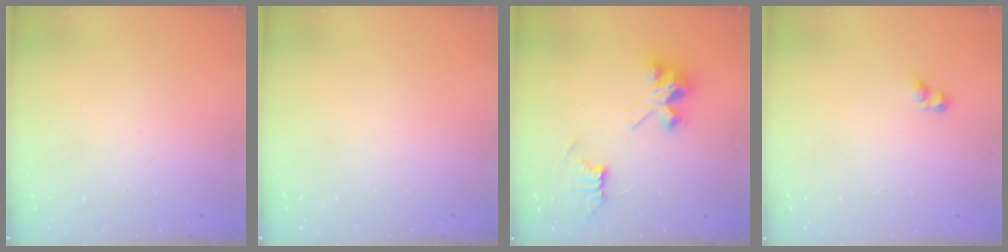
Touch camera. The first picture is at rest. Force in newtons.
{"total": 0.0}
{"total": 8.4, "press": 8.3, "slide": 0.6}
{"total": 2.4, "press": 2.1, "slide": 1.1}